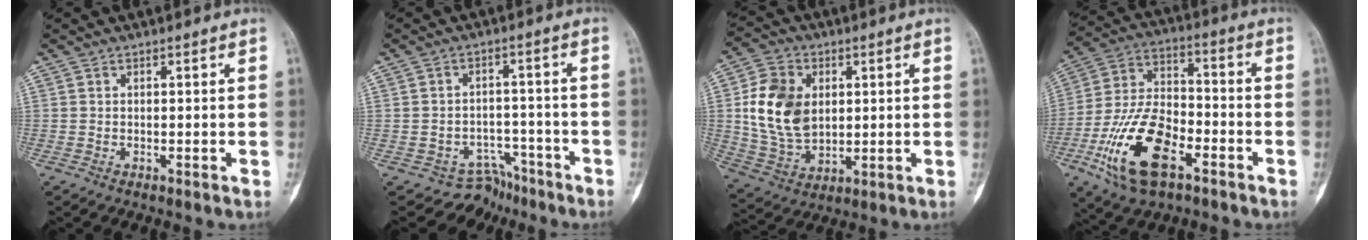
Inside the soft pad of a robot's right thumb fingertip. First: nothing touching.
{"total": 6.3, "force": [-4.9, 3.7, -1.1], "torque": [0.041, 0.072, -0.071]}
{"total": 14.2, "force": [2.0, 10.2, 9.7], "torque": [-0.163, -0.004, 0.044]}
{"total": 18.1, "force": [-8.1, 9.0, 13.4], "torque": [-0.251, 0.037, -0.148]}